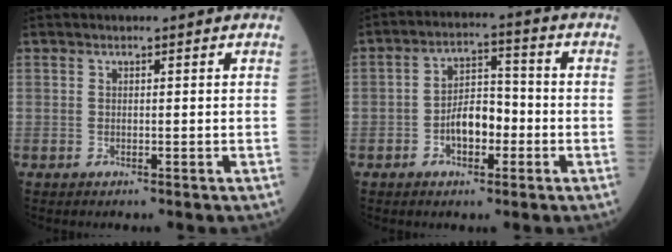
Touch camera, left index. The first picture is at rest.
{"total": 6.4, "force": [-2.3, 3.4, 5.0], "torque": [-0.094, 0.018, -0.041]}